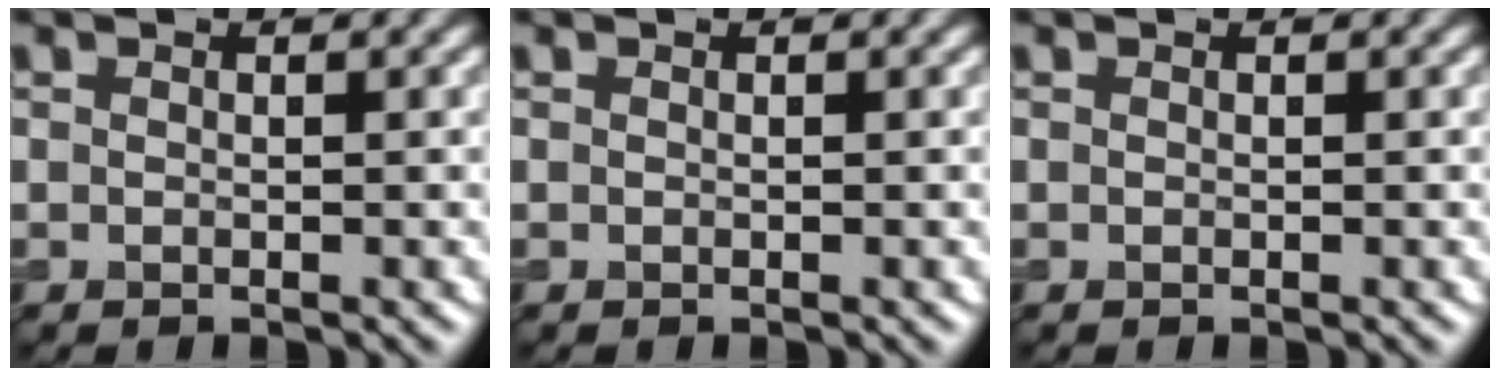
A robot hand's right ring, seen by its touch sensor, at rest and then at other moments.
{"total": 0.0}
{"total": 0.0}